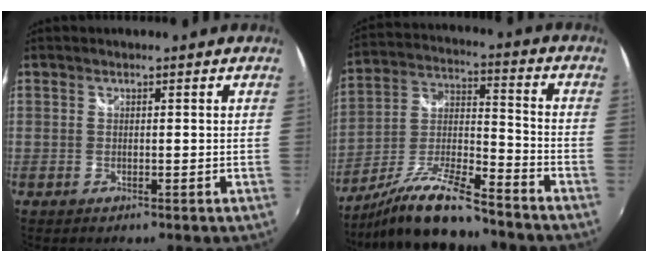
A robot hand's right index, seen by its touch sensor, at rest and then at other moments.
{"total": 10.7, "force": [-9.3, 0.4, 5.3], "torque": [-0.115, 0.001, -0.176]}